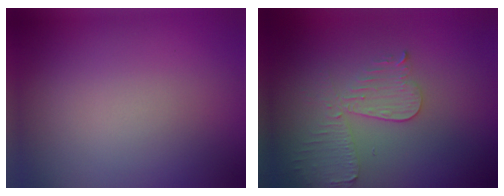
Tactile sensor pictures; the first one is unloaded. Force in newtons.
{"total": 3.9, "press": 3.7, "slide": 1.2}